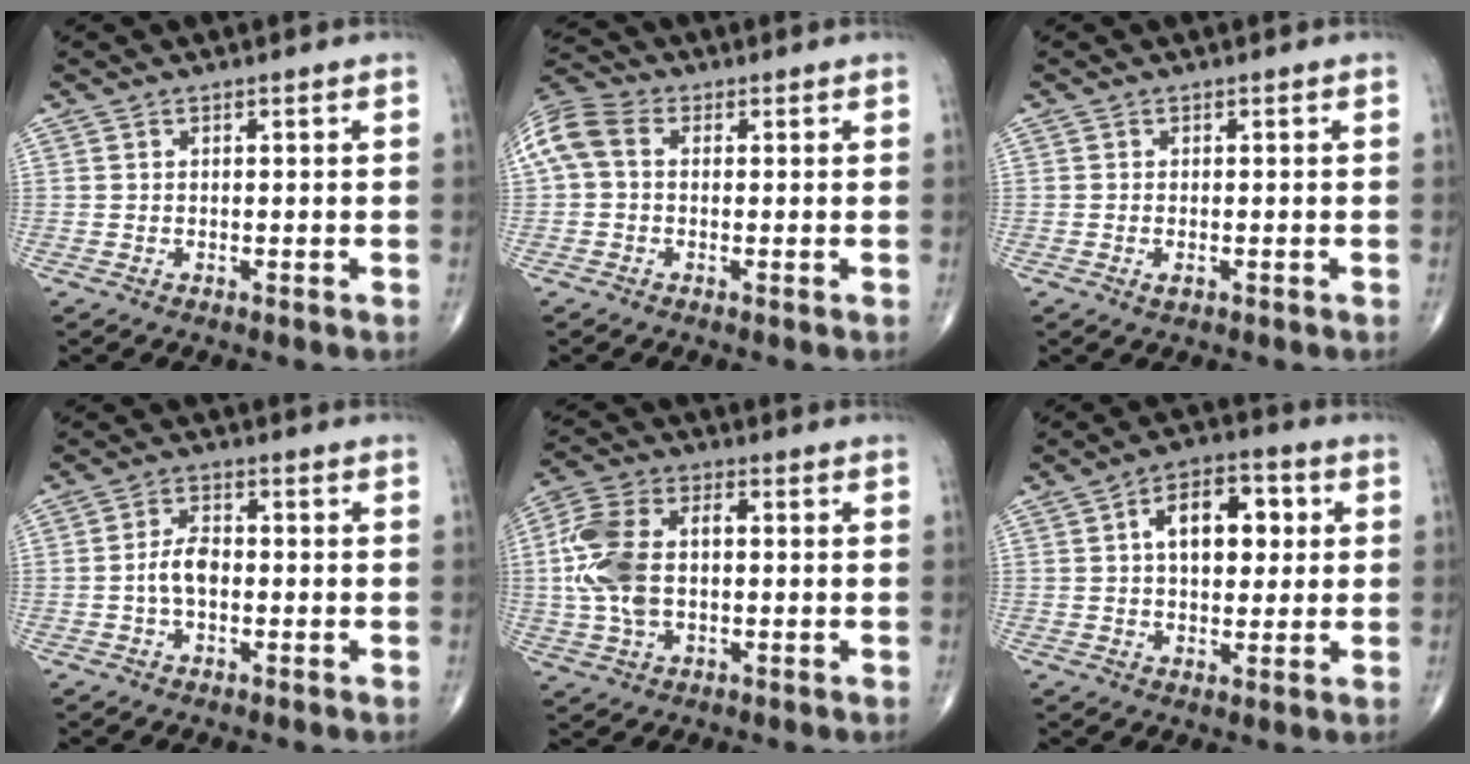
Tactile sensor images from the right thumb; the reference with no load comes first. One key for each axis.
{"total": 8.7, "fx": 1.0, "fy": 6.4, "fz": 5.9, "tx": -0.135, "ty": 0.029, "tz": 0.011}
{"total": 1.1, "fx": -0.4, "fy": 0.5, "fz": 0.8, "tx": -0.018, "ty": -0.002, "tz": -0.006}
{"total": 4.7, "fx": -0.8, "fy": 2.7, "fz": 3.7, "tx": -0.068, "ty": 0.016, "tz": -0.019}
{"total": 13.1, "fx": 0.2, "fy": 7.9, "fz": 10.5, "tx": -0.227, "ty": 0.024, "tz": 0.000}
{"total": 11.5, "fx": 2.4, "fy": 6.8, "fz": 9.0, "tx": -0.105, "ty": 0.013, "tz": 0.031}